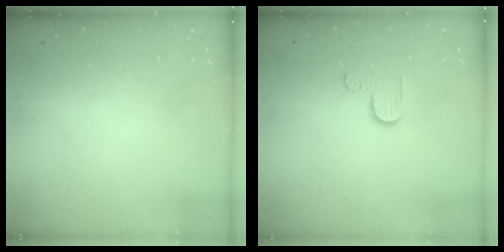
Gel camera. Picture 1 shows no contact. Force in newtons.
{"total": 3.8, "press": 3.8, "slide": 0.4}